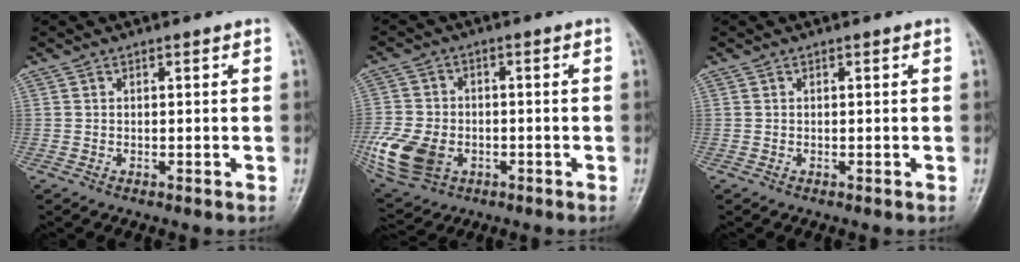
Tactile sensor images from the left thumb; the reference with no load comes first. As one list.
[{"total": 12.7, "force": [-3.7, 9.2, 7.9], "torque": [-0.168, 0.000, -0.064]}, {"total": 0.0}]